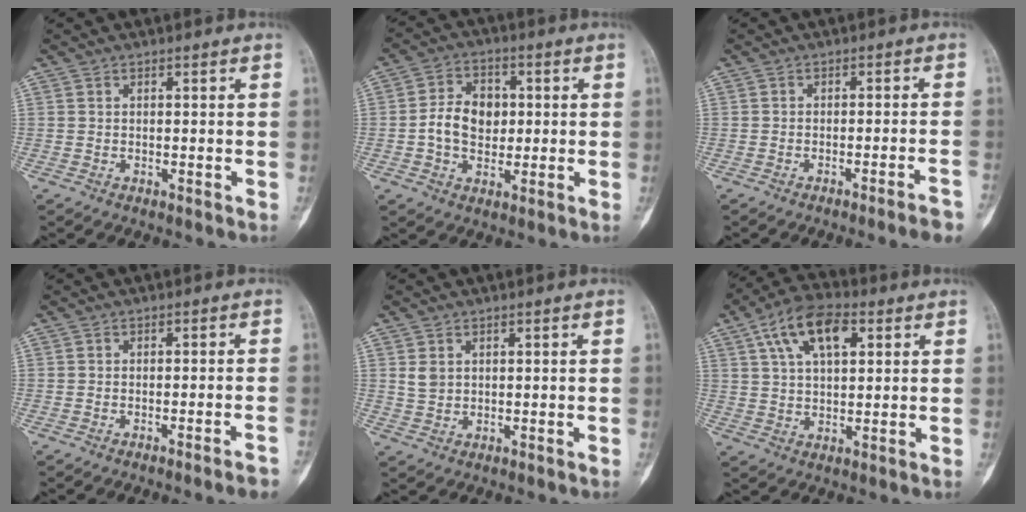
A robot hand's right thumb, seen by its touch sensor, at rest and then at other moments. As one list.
[{"total": 8.7, "force": [0.0, 6.5, 5.8], "torque": [-0.077, 0.012, -0.006]}, {"total": 5.7, "force": [-4.2, -0.2, 3.8], "torque": [-0.046, 0.024, -0.051]}, {"total": 4.0, "force": [-3.0, -0.2, 2.6], "torque": [-0.033, 0.020, -0.032]}, {"total": 2.4, "force": [0.8, 1.8, 1.3], "torque": [-0.020, -0.002, 0.023]}, {"total": 12.0, "force": [4.9, 6.0, 9.2], "torque": [-0.156, 0.008, 0.082]}]